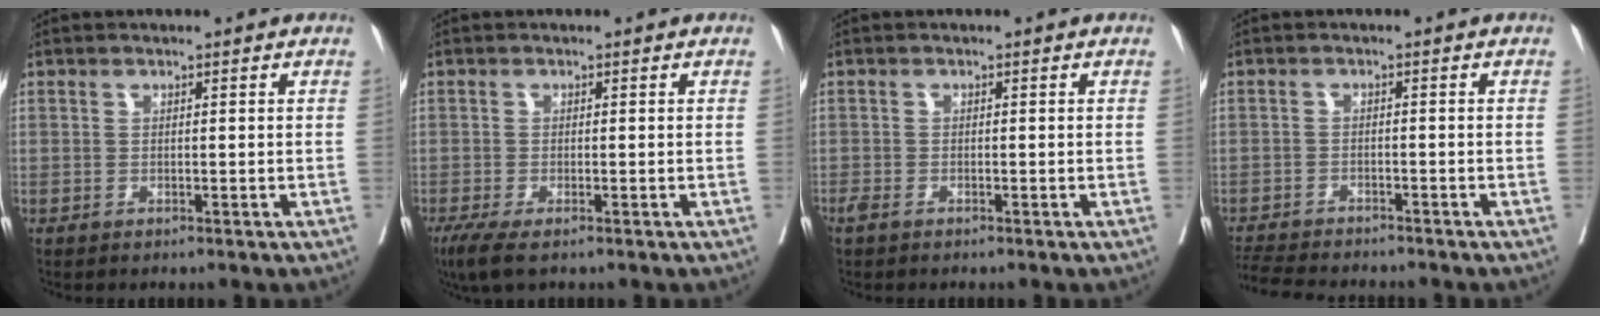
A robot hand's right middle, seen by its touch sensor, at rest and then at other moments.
{"total": 3.7, "force": [-2.4, 0.8, 2.7], "torque": [-0.057, -0.014, -0.042]}
{"total": 1.3, "force": [-0.9, 0.5, 0.7], "torque": [-0.019, -0.003, -0.018]}
{"total": 9.0, "force": [-8.3, 1.2, 3.1], "torque": [-0.053, -0.013, -0.130]}